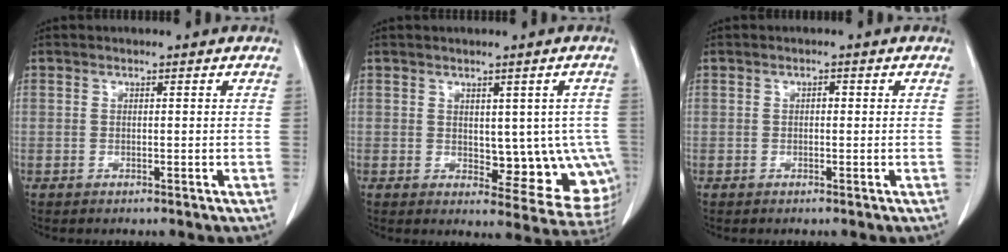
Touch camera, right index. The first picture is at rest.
{"total": 9.8, "force": [-0.4, 5.3, 8.2], "torque": [-0.073, 0.005, 0.010]}
{"total": 0.7, "force": [0.0, 0.4, 0.6], "torque": [-0.006, 0.003, -0.002]}